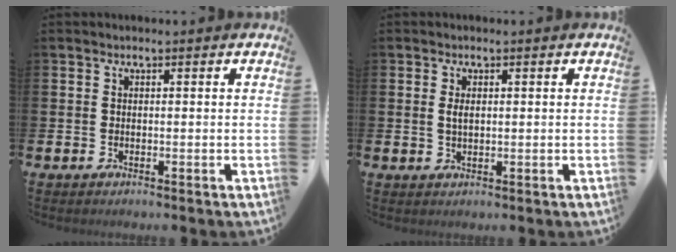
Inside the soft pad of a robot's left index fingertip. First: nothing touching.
{"total": 1.6, "force": [0.4, 0.8, 1.3], "torque": [-0.014, -0.001, 0.003]}